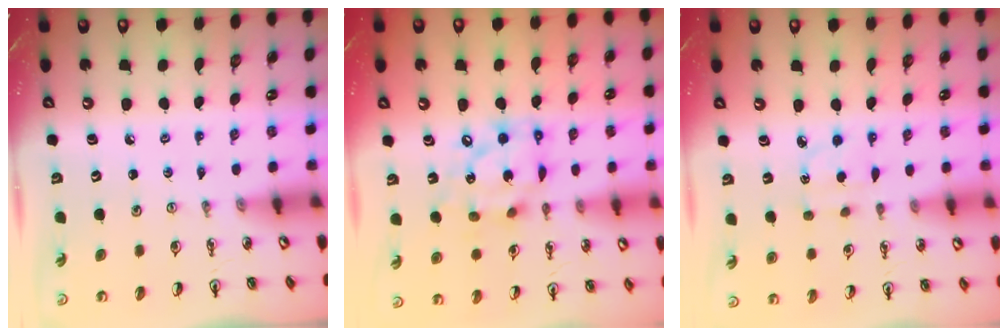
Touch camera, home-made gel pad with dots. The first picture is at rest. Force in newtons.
{"total": 14.3, "press": 14.2, "slide": 1.8}
{"total": 3.6, "press": 3.6, "slide": 0.5}